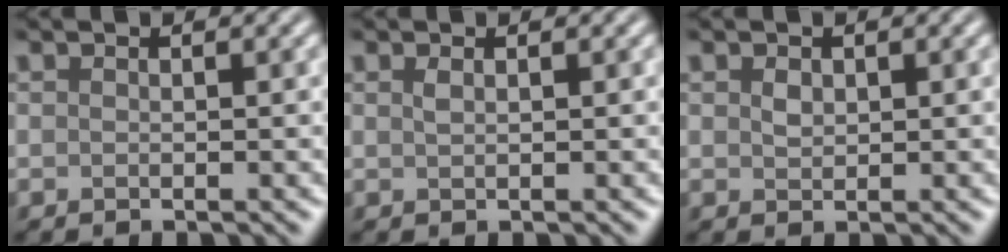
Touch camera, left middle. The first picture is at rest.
{"total": 0.7, "force": [0.3, 0.2, 0.5], "torque": [-0.012, 0.002, 0.008]}
{"total": 1.0, "force": [0.4, 0.7, 0.5], "torque": [-0.013, -0.001, 0.009]}